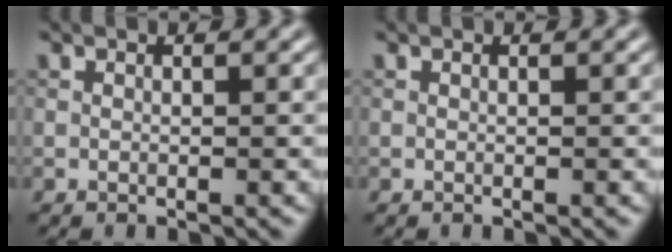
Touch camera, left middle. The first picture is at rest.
{"total": 0.0}